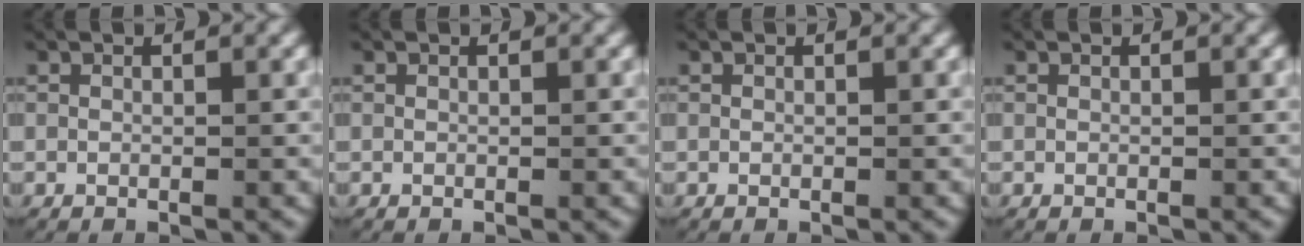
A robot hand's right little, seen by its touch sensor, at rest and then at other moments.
{"total": 0.0}
{"total": 0.0}
{"total": 0.0}